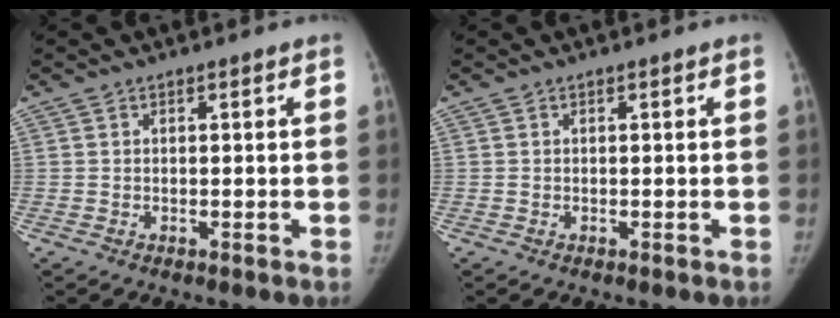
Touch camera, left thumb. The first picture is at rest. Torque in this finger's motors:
{"motor_torque": [-0.12, -0.21, -0.18, 0.70, -0.02]}